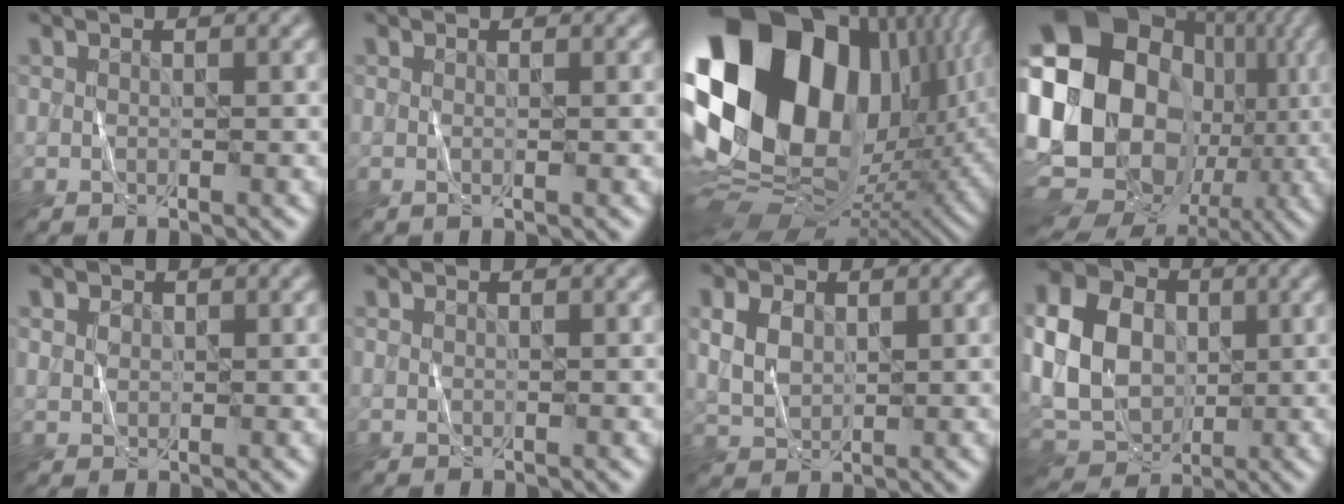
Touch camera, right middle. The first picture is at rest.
{"total": 0.6, "force": [-0.1, 0.1, 0.6], "torque": [-0.009, -0.001, -0.002]}
{"total": 22.8, "force": [6.1, 15.1, 15.9], "torque": [-0.357, 0.004, 0.107]}
{"total": 22.5, "force": [-0.1, 18.8, 12.4], "torque": [-0.230, 0.016, -0.040]}
{"total": 1.2, "force": [0.5, 1.0, 0.4], "torque": [-0.008, 0.002, 0.009]}
{"total": 0.0}
{"total": 3.2, "force": [1.1, 2.3, 2.0], "torque": [-0.051, 0.002, 0.022]}
{"total": 9.7, "force": [0.7, 7.5, 6.1], "torque": [-0.149, 0.008, 0.003]}